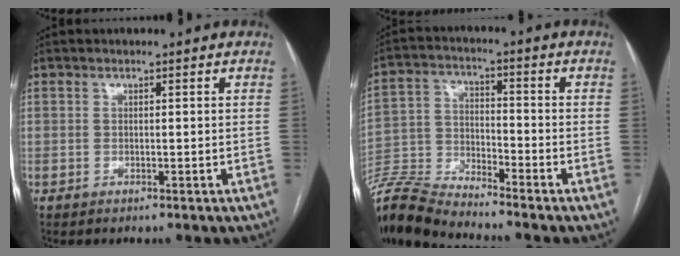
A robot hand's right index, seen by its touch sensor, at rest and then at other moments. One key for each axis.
{"total": 10.4, "fx": -10.3, "fy": -0.3, "fz": 1.5, "tx": -0.034, "ty": 0.008, "tz": -0.203}